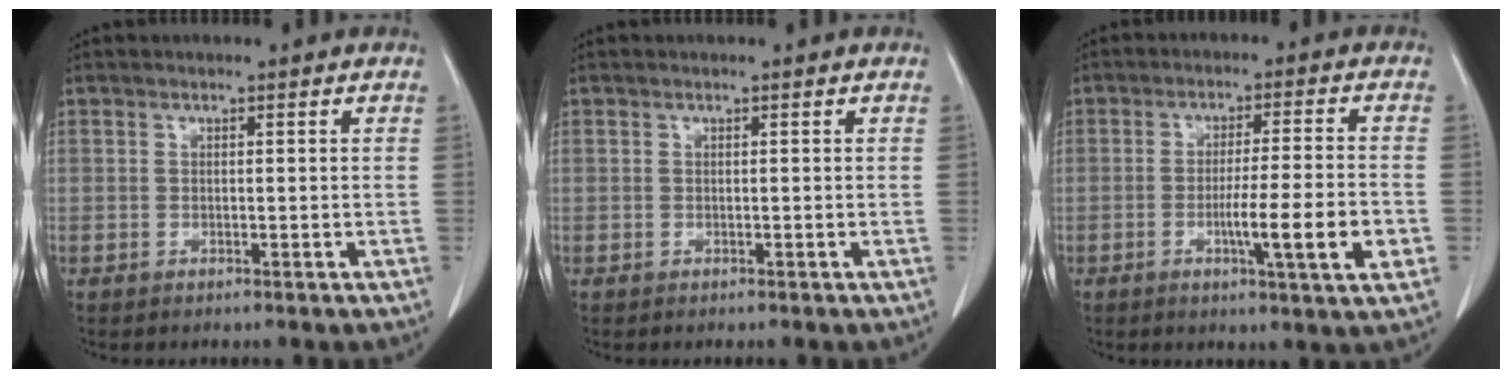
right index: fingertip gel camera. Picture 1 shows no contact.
{"total": 0.0}
{"total": 10.1, "force": [-2.9, -0.2, 9.7], "torque": [-0.151, -0.015, -0.049]}